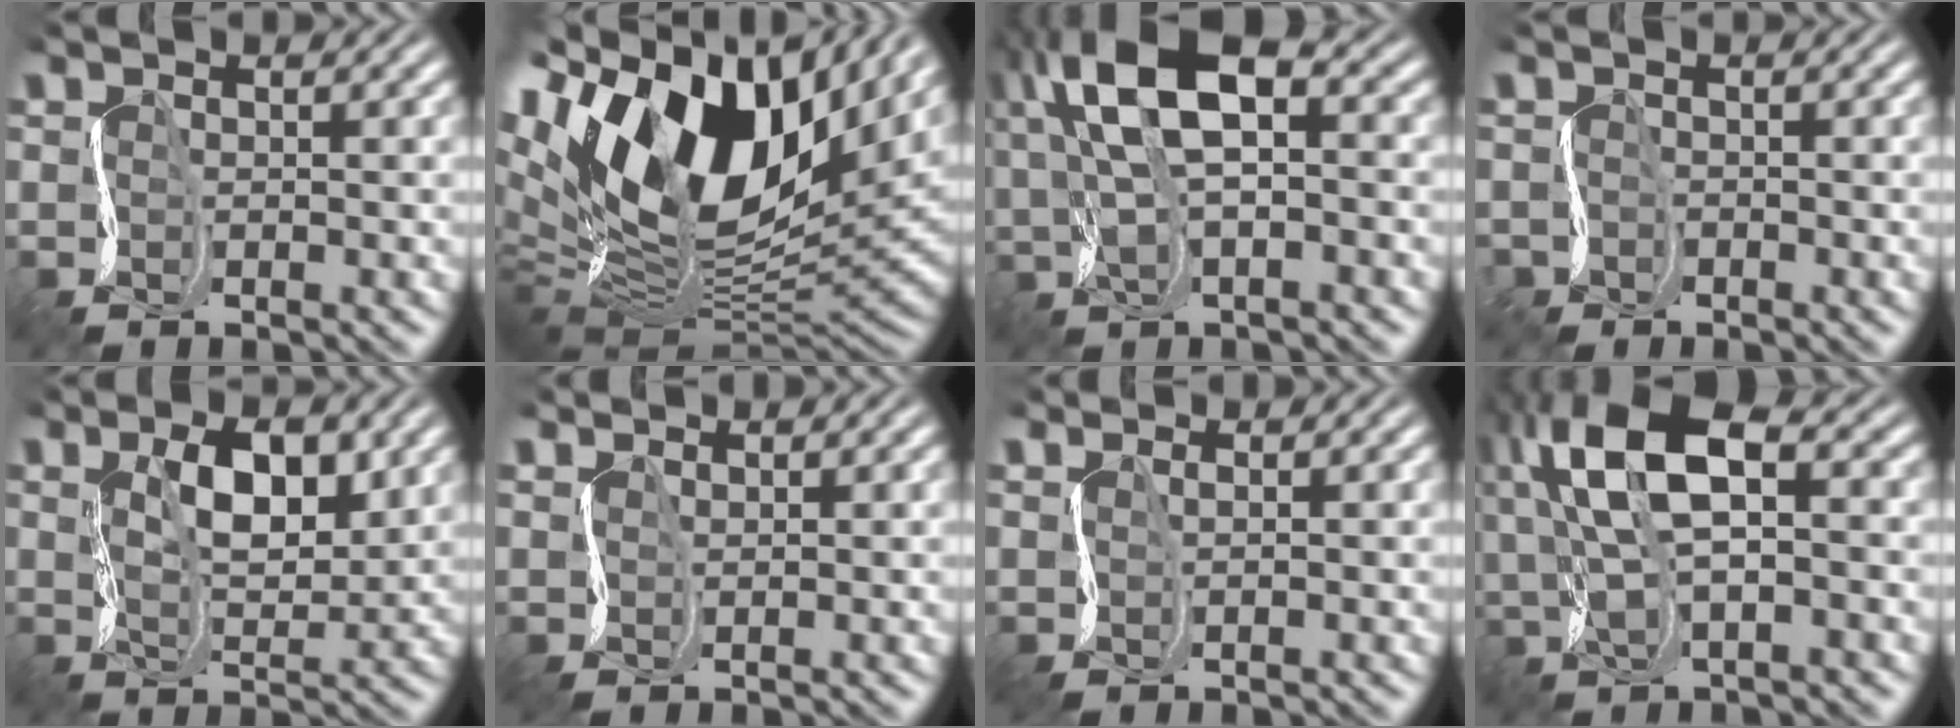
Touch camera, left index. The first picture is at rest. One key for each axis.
{"total": 17.2, "fx": 6.2, "fy": 10.3, "fz": 12.4, "tx": -0.236, "ty": 0.009, "tz": 0.111}
{"total": 10.8, "fx": 3.3, "fy": 4.9, "fz": 9.0, "tx": -0.170, "ty": 0.020, "tz": 0.054}
{"total": 1.1, "fx": -0.6, "fy": 0.9, "fz": -0.3, "tx": 0.015, "ty": -0.001, "tz": -0.011}
{"total": 5.3, "fx": 2.4, "fy": 2.4, "fz": 4.0, "tx": -0.079, "ty": 0.001, "tz": 0.047}
{"total": 1.4, "fx": 1.4, "fy": 0.1, "fz": -0.5, "tx": 0.007, "ty": 0.003, "tz": 0.030}
{"total": 1.2, "fx": 1.1, "fy": 0.3, "fz": 0.2, "tx": 0.001, "ty": 0.004, "tz": 0.026}
{"total": 10.7, "fx": 3.3, "fy": 4.7, "fz": 9.0, "tx": -0.185, "ty": 0.018, "tz": 0.057}